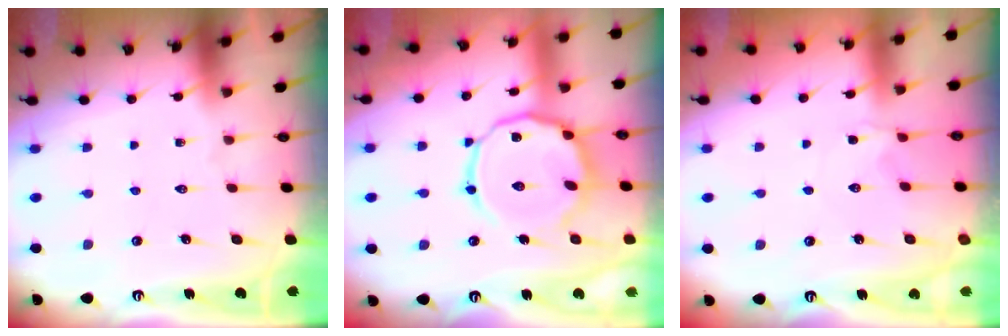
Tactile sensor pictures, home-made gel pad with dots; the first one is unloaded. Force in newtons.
{"total": 13.4, "press": 13.3, "slide": 1.2}
{"total": 1.4, "press": 1.4, "slide": 0.3}